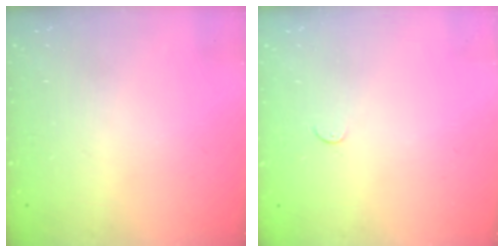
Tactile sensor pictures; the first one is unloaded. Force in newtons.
{"total": 2.7, "press": 2.7, "slide": 0.4}